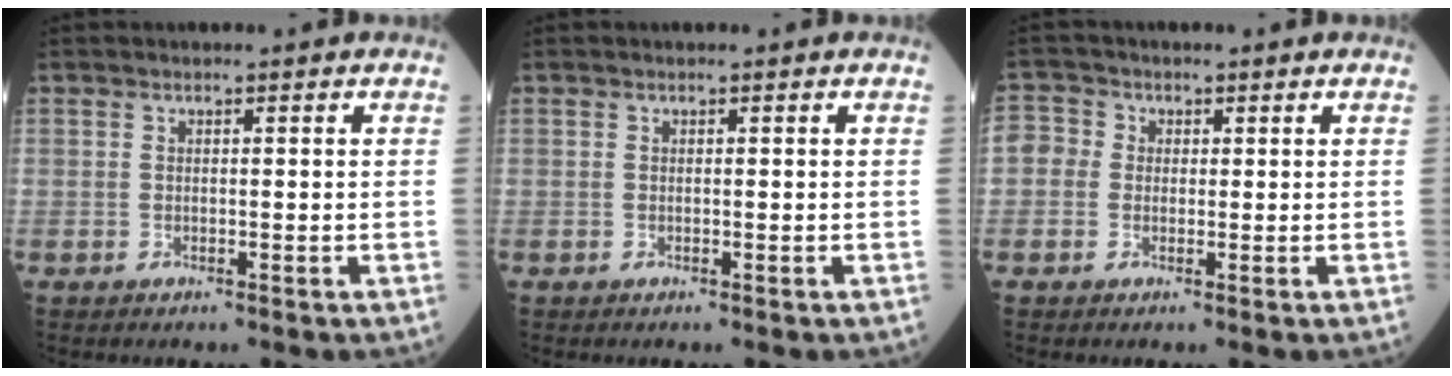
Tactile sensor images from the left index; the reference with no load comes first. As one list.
[{"total": 0.0}, {"total": 4.1, "force": [0.1, 4.0, 1.2], "torque": [-0.025, 0.016, -0.004]}]